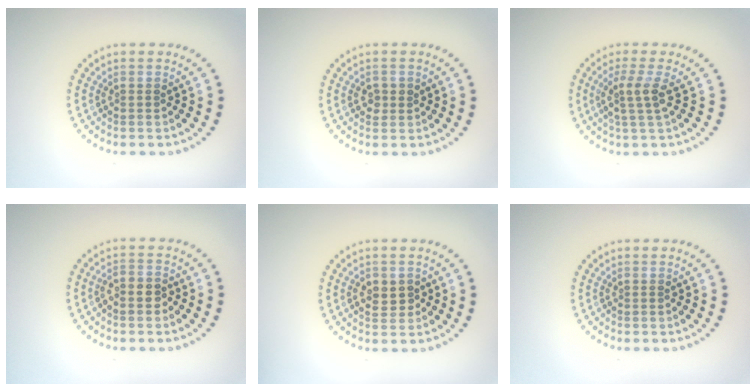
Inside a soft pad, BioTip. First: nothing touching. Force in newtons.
{"total": 1.3, "press": 1.3, "slide": 0.1}
{"total": 2.5, "press": 1.9, "slide": 1.6}
{"total": 2.0, "press": 1.8, "slide": 0.8}
{"total": 2.2, "press": 2.2, "slide": 0.3}
{"total": 0.0}